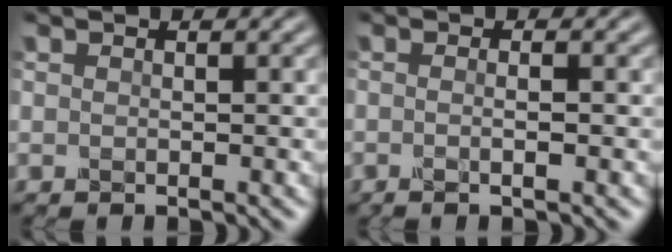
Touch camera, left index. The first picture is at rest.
{"total": 2.2, "force": [-0.3, 0.8, 2.0], "torque": [-0.009, 0.002, -0.021]}